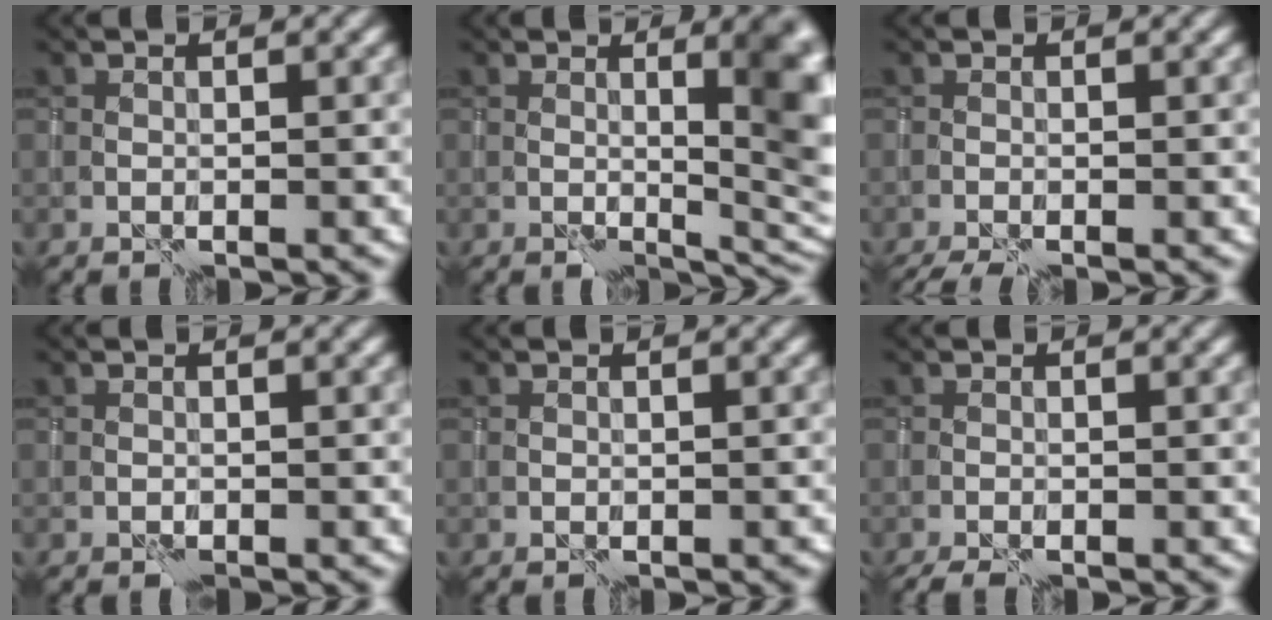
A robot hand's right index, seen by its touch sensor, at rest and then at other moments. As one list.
[{"total": 9.2, "force": [1.0, 3.0, 8.7], "torque": [-0.084, 0.004, 0.020]}, {"total": 2.6, "force": [-1.8, 0.7, 1.7], "torque": [-0.029, -0.007, -0.029]}, {"total": 0.0}, {"total": 0.6, "force": [-0.3, 0.4, 0.3], "torque": [-0.004, -0.002, 0.000]}, {"total": 2.3, "force": [-1.7, 0.7, 1.4], "torque": [-0.030, -0.006, -0.024]}]